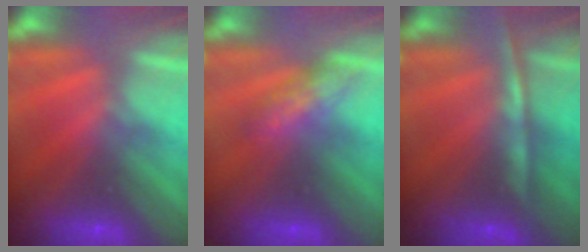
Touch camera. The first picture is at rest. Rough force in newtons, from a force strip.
{"total": 2.4}
{"total": 5.6}